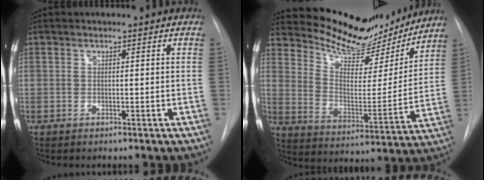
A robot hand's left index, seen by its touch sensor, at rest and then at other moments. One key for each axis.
{"total": 16.2, "fx": 15.2, "fy": 4.3, "fz": 3.6, "tx": -0.059, "ty": -0.032, "tz": 0.226}